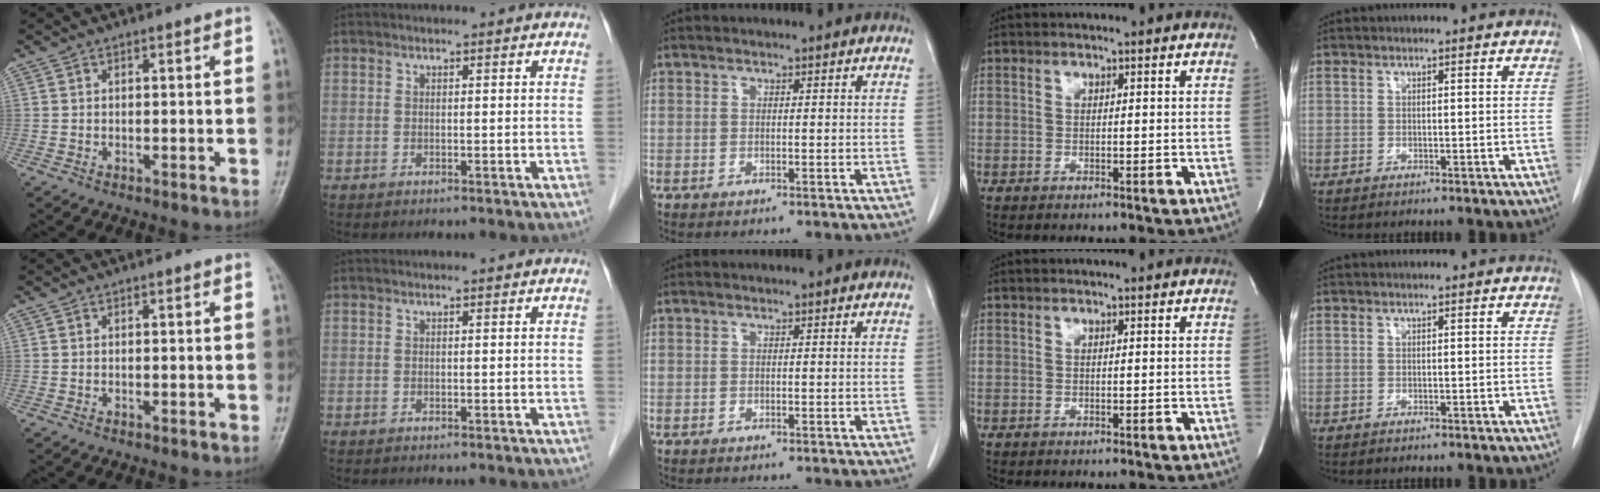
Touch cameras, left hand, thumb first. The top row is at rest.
{}